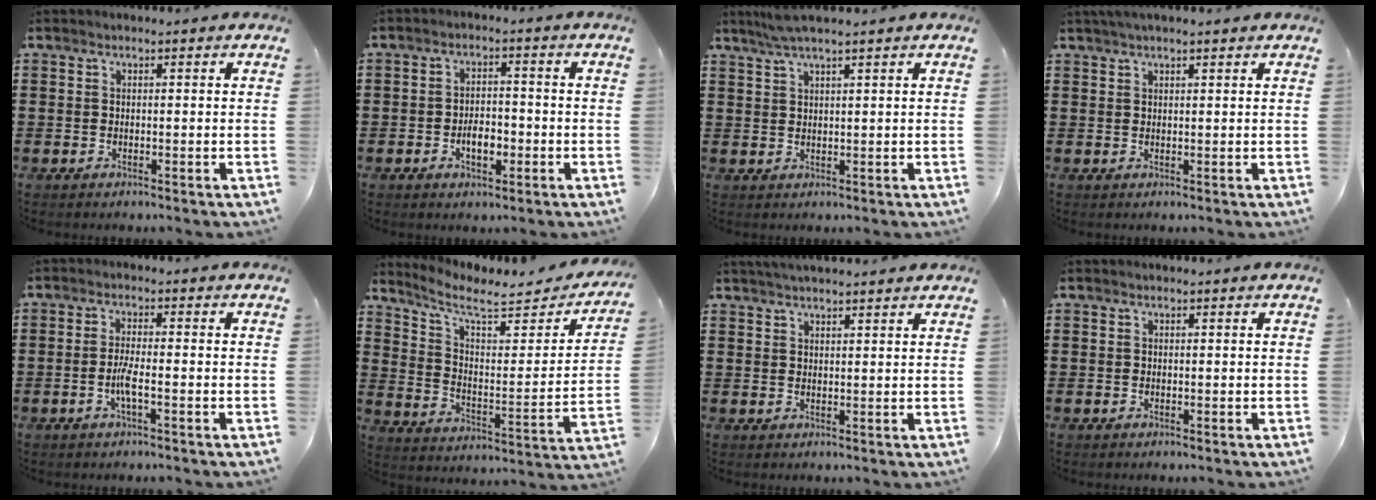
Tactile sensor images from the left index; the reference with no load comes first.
{"total": 4.0, "force": [-1.3, 2.1, 3.1], "torque": [-0.049, 0.000, -0.026]}
{"total": 3.1, "force": [2.5, -0.2, 1.8], "torque": [-0.041, 0.001, 0.046]}
{"total": 1.7, "force": [1.4, 0.1, 1.0], "torque": [-0.022, 0.002, 0.026]}
{"total": 3.4, "force": [-1.2, 0.4, 3.1], "torque": [-0.071, -0.005, -0.026]}
{"total": 7.4, "force": [5.8, 1.7, 4.3], "torque": [-0.103, -0.036, 0.095]}
{"total": 2.3, "force": [2.3, -0.1, 0.5], "torque": [-0.015, -0.001, 0.044]}
{"total": 0.0}